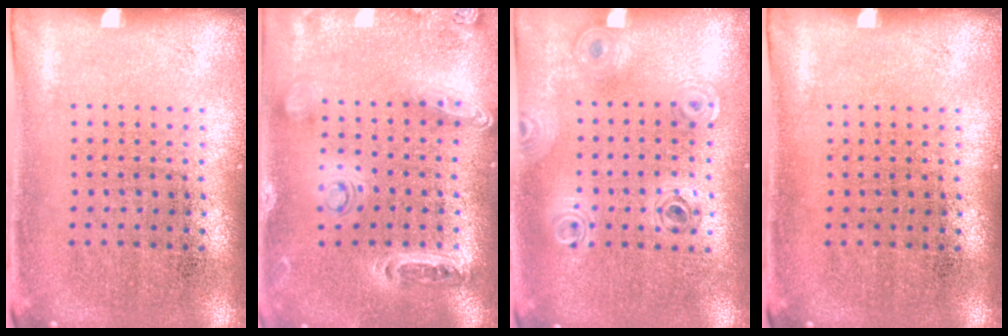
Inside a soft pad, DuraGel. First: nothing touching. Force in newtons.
{"total": 1.3, "press": 1.3, "slide": 0.3}
{"total": 0.8, "press": 0.8, "slide": 0.0}
{"total": 0.0}